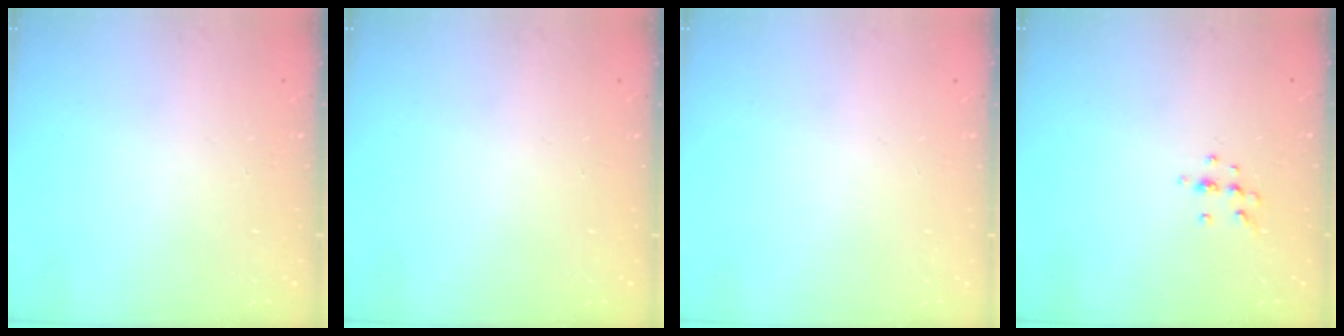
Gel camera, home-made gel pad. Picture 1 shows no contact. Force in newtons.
{"total": 0.0}
{"total": 0.0}
{"total": 6.9, "press": 6.8, "slide": 1.2}